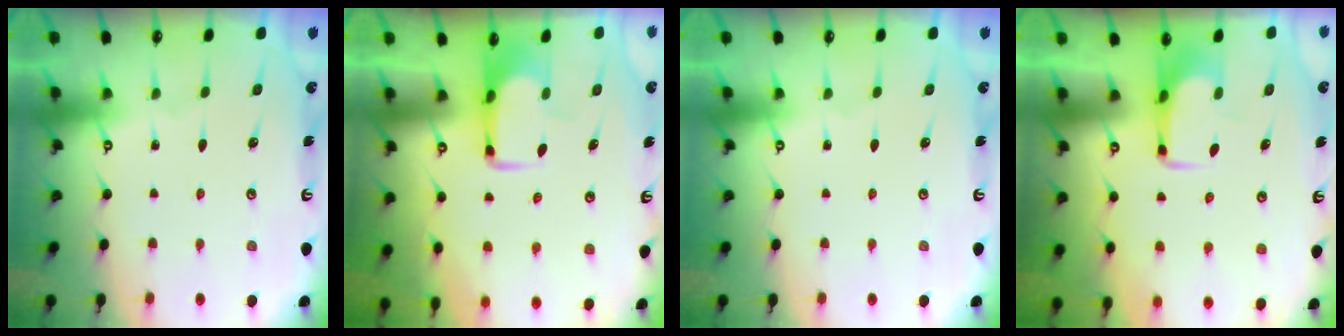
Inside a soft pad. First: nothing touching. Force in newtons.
{"total": 1.9, "press": 1.9, "slide": 0.4}
{"total": 0.0}
{"total": 2.0, "press": 1.9, "slide": 0.4}